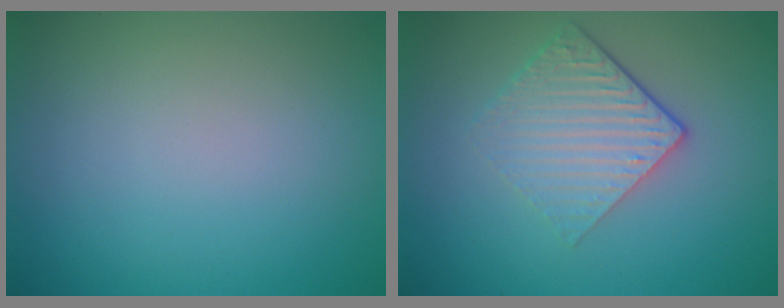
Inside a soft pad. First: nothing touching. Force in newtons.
{"total": 4.3, "press": 2.8, "slide": 3.2}